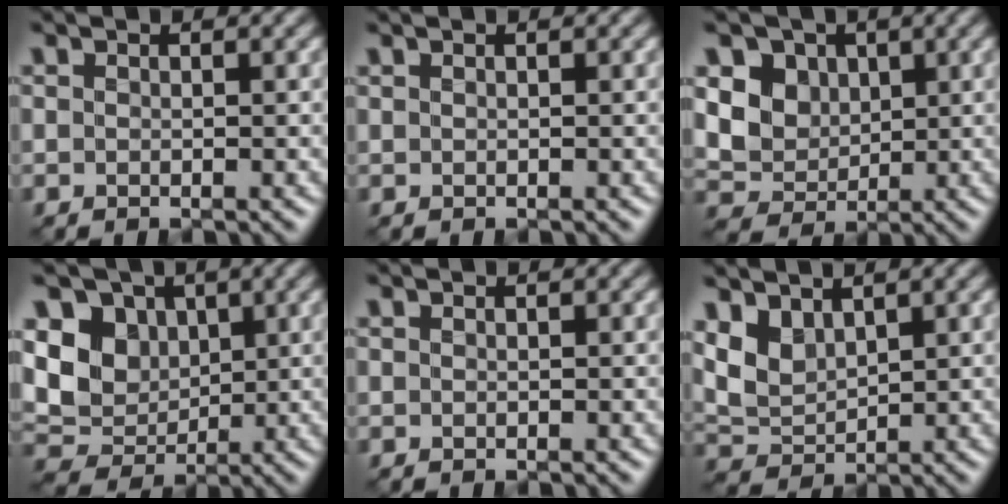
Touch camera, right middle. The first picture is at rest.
{"total": 0.0}
{"total": 5.6, "force": [1.8, 4.7, 2.6], "torque": [-0.067, -0.006, 0.030]}
{"total": 6.7, "force": [1.7, 5.5, 3.4], "torque": [-0.077, 0.001, 0.015]}
{"total": 0.0}
{"total": 3.9, "force": [2.1, 2.3, 2.3], "torque": [-0.058, -0.005, 0.043]}